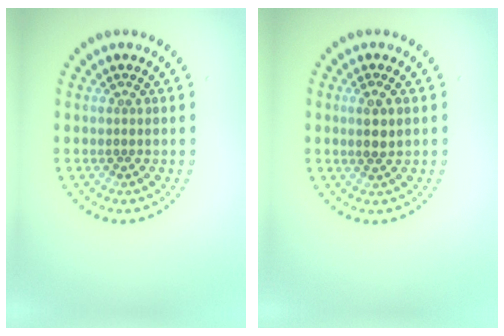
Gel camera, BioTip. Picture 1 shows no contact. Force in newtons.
{"total": 1.3, "press": 1.2, "slide": 0.5}